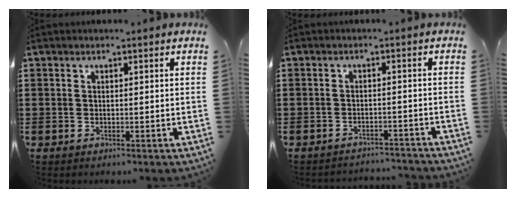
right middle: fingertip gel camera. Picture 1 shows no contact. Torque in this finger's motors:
{"motor_torque": [0.00, -0.01, -0.33, -0.08]}